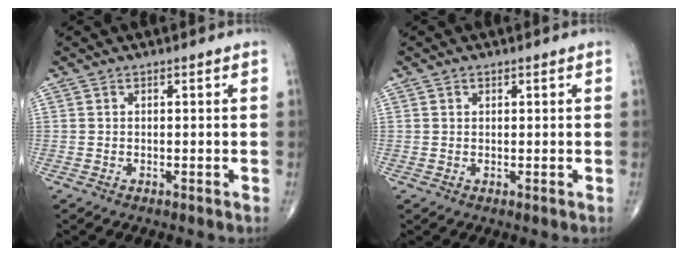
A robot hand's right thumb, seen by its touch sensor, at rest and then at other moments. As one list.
[{"total": 0.7, "force": [0.4, 0.6, 0.2], "torque": [0.003, -0.002, 0.005]}]